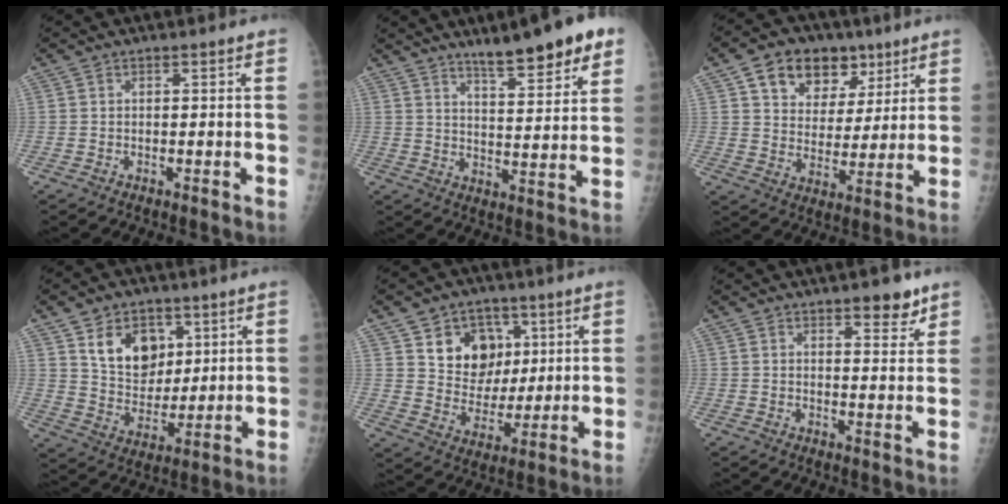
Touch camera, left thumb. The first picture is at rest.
{"total": 13.2, "force": [9.1, 2.7, 9.2], "torque": [-0.110, -0.045, 0.137]}
{"total": 14.2, "force": [7.6, 10.0, 6.7], "torque": [-0.063, -0.018, 0.122]}
{"total": 12.1, "force": [5.3, 8.6, 6.6], "torque": [-0.070, -0.034, 0.102]}
{"total": 12.5, "force": [5.1, 9.9, 5.5], "torque": [-0.043, -0.023, 0.094]}
{"total": 5.5, "force": [3.8, 2.0, 3.4], "torque": [-0.026, -0.023, 0.048]}